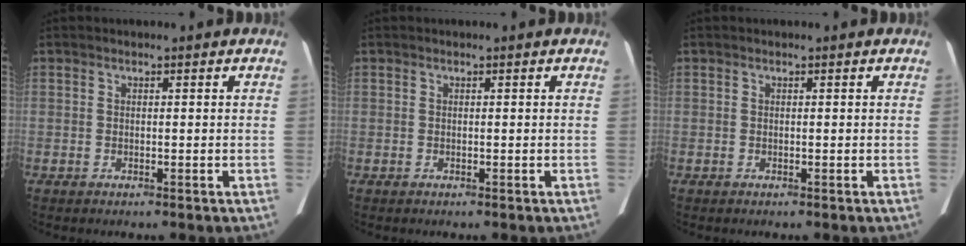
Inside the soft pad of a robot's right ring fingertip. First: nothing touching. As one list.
[{"total": 0.0}, {"total": 0.0}]